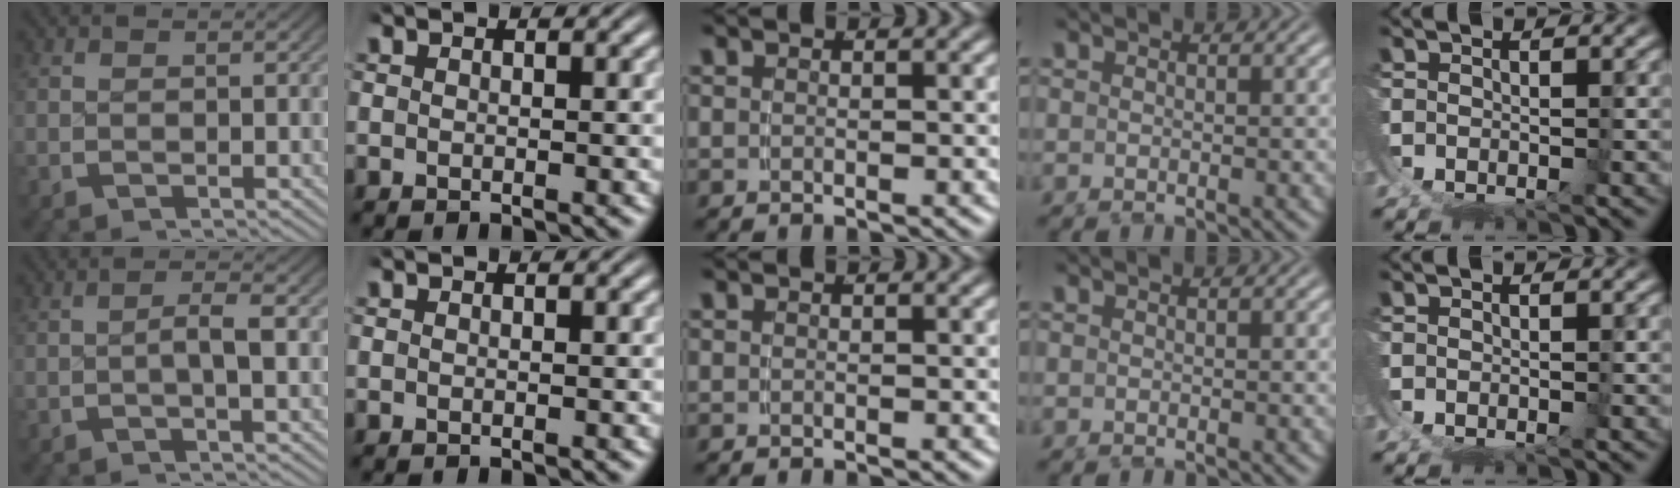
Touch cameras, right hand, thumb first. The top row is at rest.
{"thumb": {"total": 2.2, "force": [-0.2, 0.3, 2.2], "torque": [-0.043, 0.007, -0.008]}}